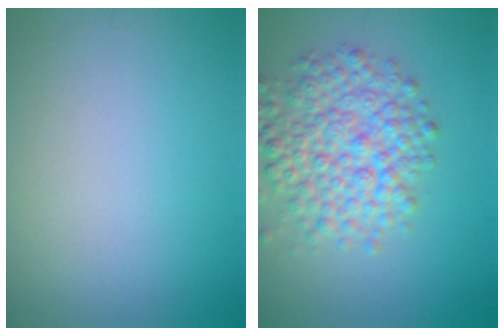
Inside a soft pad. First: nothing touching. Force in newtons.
{"total": 6.3, "press": 6.3, "slide": 0.3}